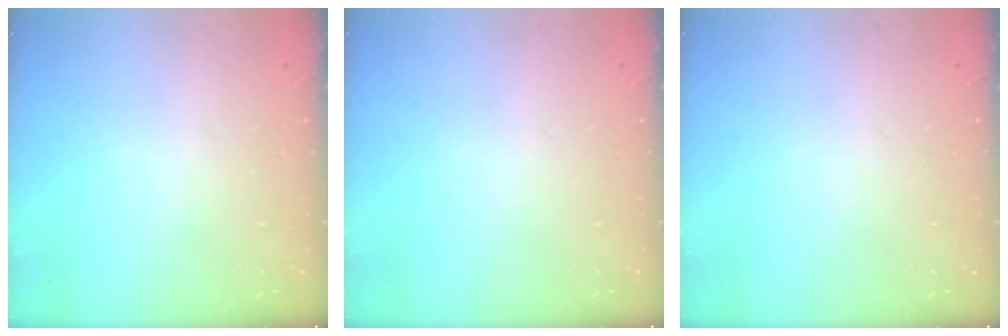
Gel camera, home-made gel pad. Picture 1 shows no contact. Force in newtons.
{"total": 0.0}
{"total": 0.0}